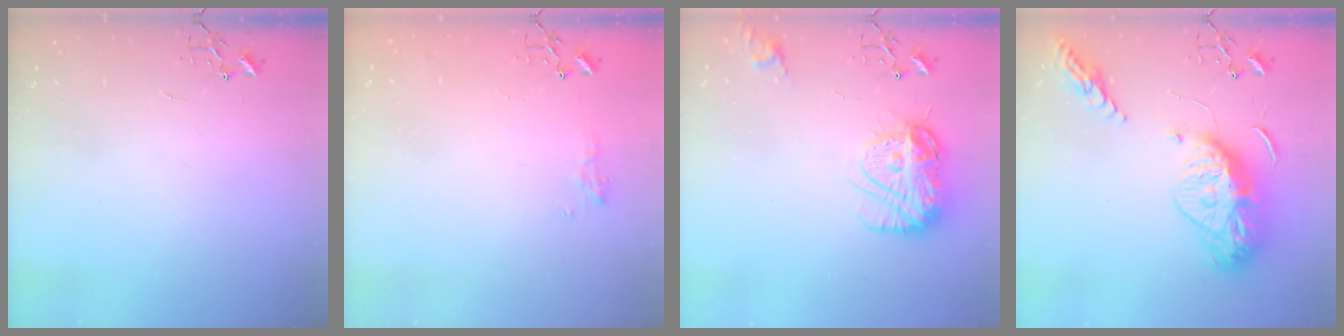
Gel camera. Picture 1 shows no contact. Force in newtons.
{"total": 7.6, "press": 7.6, "slide": 0.8}
{"total": 14.7, "press": 14.7, "slide": 1.0}
{"total": 18.2, "press": 18.1, "slide": 1.5}